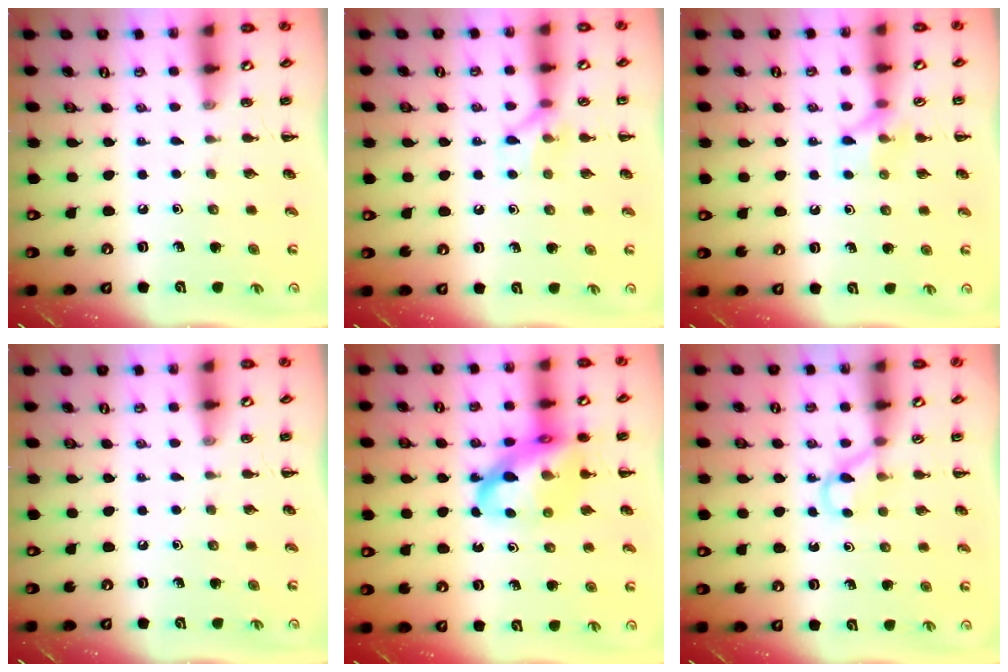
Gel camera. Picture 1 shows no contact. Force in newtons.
{"total": 7.6, "press": 7.5, "slide": 0.7}
{"total": 7.3, "press": 7.3, "slide": 0.6}
{"total": 0.0}
{"total": 16.2, "press": 15.7, "slide": 4.0}
{"total": 3.0, "press": 2.8, "slide": 1.1}